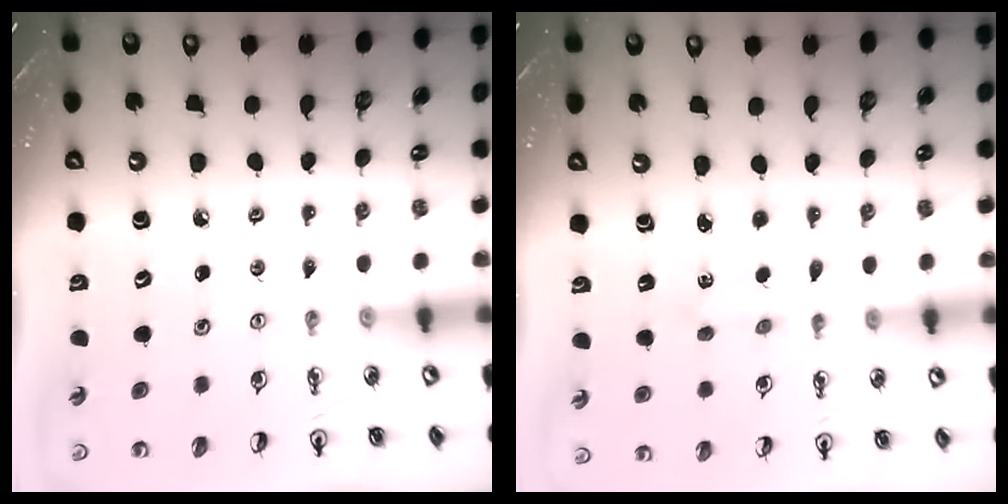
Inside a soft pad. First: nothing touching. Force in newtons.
{"total": 1.5, "press": 1.4, "slide": 0.4}